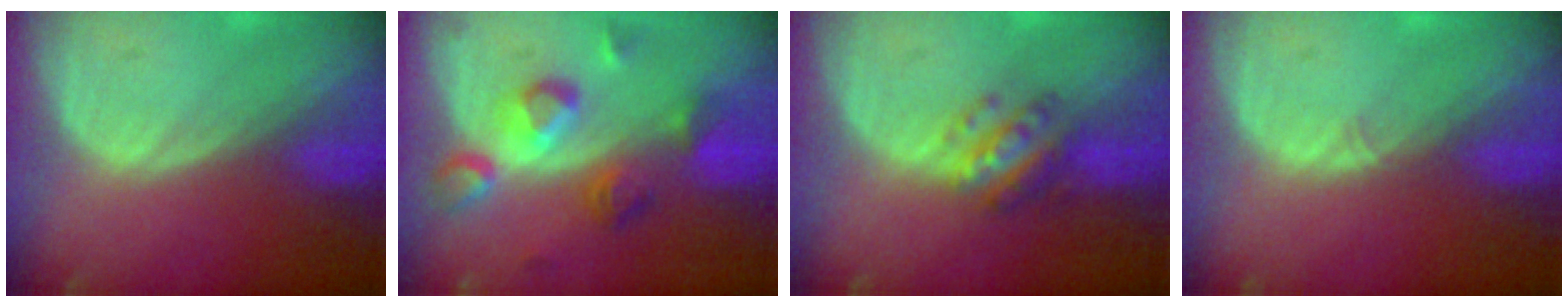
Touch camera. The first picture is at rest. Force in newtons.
{"total": 7.5, "press": 7.5, "slide": 0.9}
{"total": 5.2, "press": 5.0, "slide": 1.5}
{"total": 0.6, "press": 0.5, "slide": 0.4}